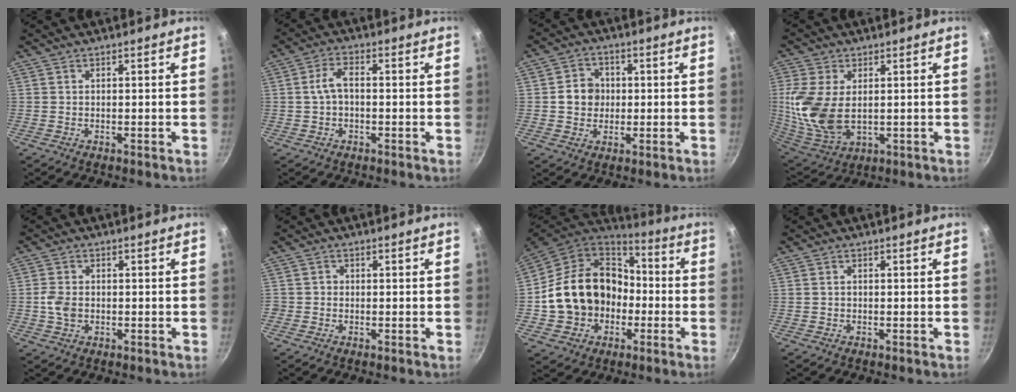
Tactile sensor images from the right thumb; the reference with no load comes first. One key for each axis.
{"total": 4.4, "fx": -0.3, "fy": 2.6, "fz": 3.6, "tx": -0.068, "ty": 0.023, "tz": -0.008}
{"total": 6.0, "fx": 0.2, "fy": 5.4, "fz": 2.7, "tx": -0.013, "ty": 0.007, "tz": -0.005}
{"total": 14.0, "fx": 1.3, "fy": 8.5, "fz": 11.1, "tx": -0.234, "ty": -0.016, "tz": 0.037}
{"total": 4.0, "fx": -0.6, "fy": 2.9, "fz": 2.7, "tx": -0.053, "ty": 0.005, "tz": -0.013}
{"total": 1.4, "fx": -0.4, "fy": 1.3, "fz": 0.2, "tx": 0.001, "ty": 0.004, "tz": -0.010}
{"total": 20.0, "fx": -2.2, "fy": 16.6, "fz": 11.0, "tx": -0.176, "ty": 0.055, "tz": -0.026}
{"total": 0.6, "fx": -0.1, "fy": 0.5, "fz": 0.3, "tx": -0.006, "ty": 0.004, "tz": -0.002}